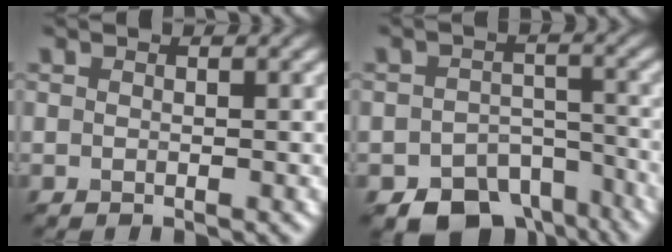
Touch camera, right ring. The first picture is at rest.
{"total": 8.2, "force": [-5.9, 4.8, 3.0], "torque": [-0.029, -0.014, -0.082]}